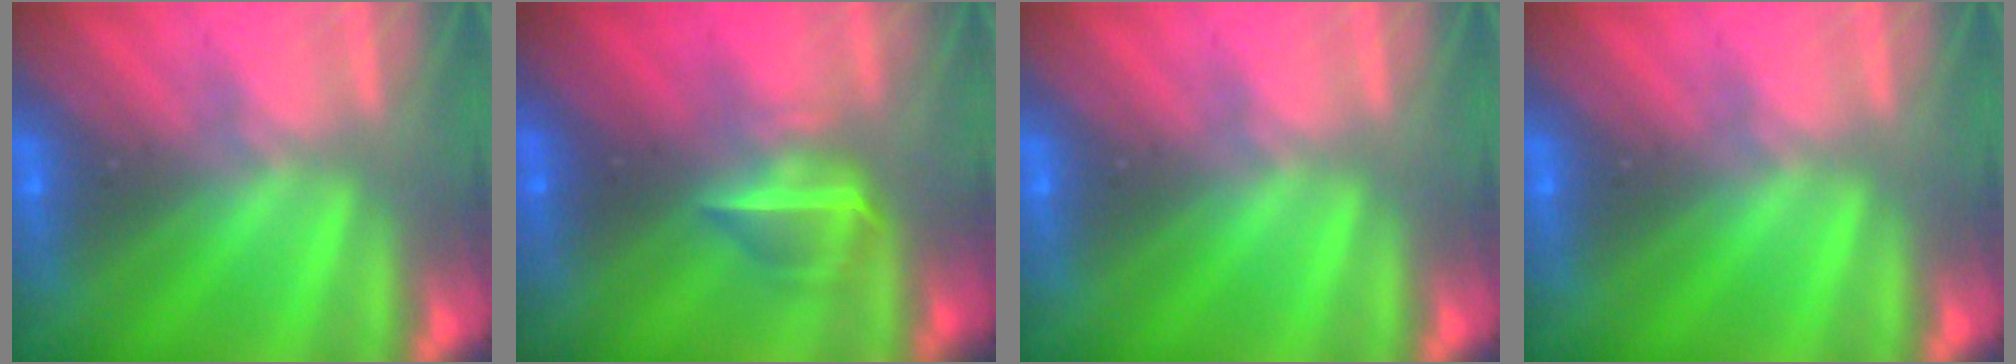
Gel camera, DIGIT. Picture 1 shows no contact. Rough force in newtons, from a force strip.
{"total": 3.2}
{"total": 0.0}
{"total": 0.0}